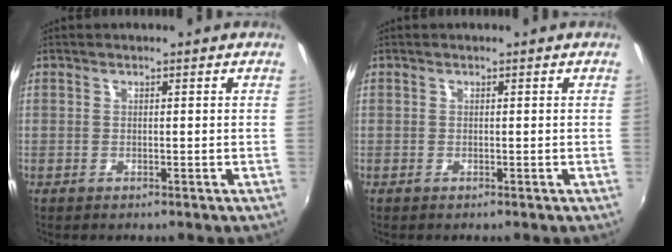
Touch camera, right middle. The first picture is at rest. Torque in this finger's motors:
{"motor_torque": [0.25, 0.06, 0.04, 0.00]}